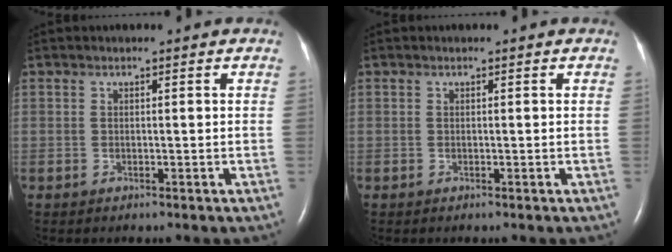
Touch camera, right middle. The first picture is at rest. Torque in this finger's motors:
{"motor_torque": [0.00, 0.00, 0.00, 0.00]}